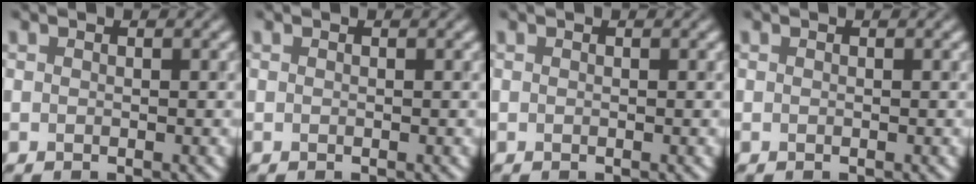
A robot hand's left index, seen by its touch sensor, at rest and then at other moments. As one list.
[{"total": 0.0}, {"total": 0.0}, {"total": 0.0}]